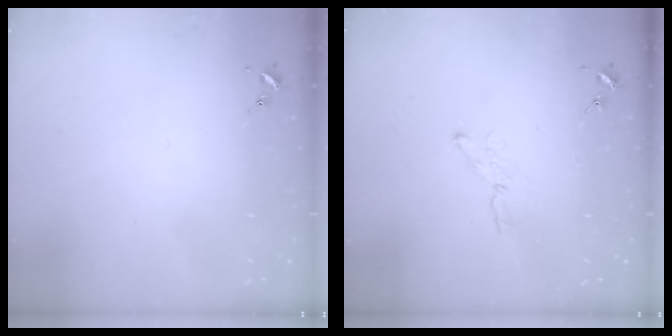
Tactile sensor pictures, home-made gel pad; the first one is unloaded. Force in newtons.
{"total": 3.5, "press": 3.5, "slide": 0.4}